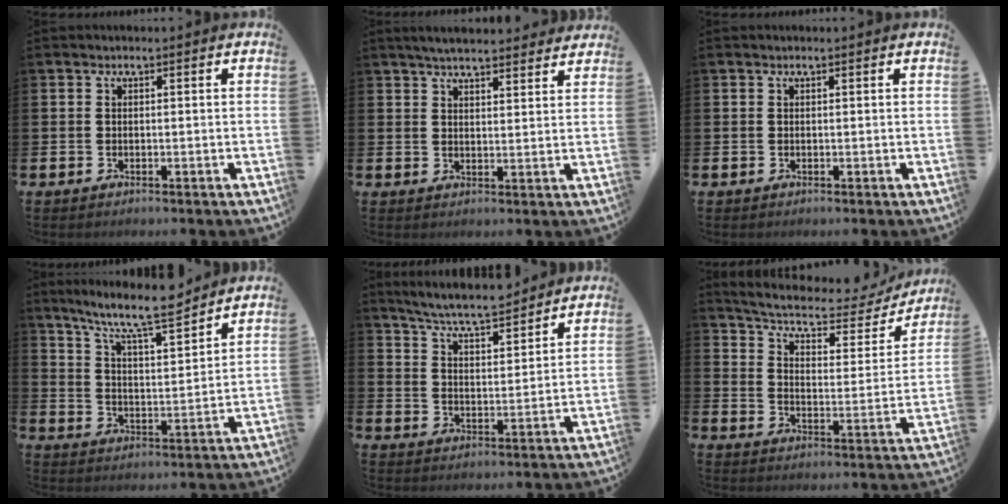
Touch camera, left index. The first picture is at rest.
{"total": 4.6, "force": [4.5, 0.6, 1.1], "torque": [-0.032, -0.017, 0.081]}
{"total": 0.0}
{"total": 9.6, "force": [8.7, 1.0, 3.9], "torque": [-0.102, -0.054, 0.152]}
{"total": 6.8, "force": [6.5, 0.4, 2.0], "torque": [-0.065, -0.040, 0.115]}
{"total": 6.2, "force": [5.3, 1.9, 2.7], "torque": [-0.077, -0.038, 0.082]}